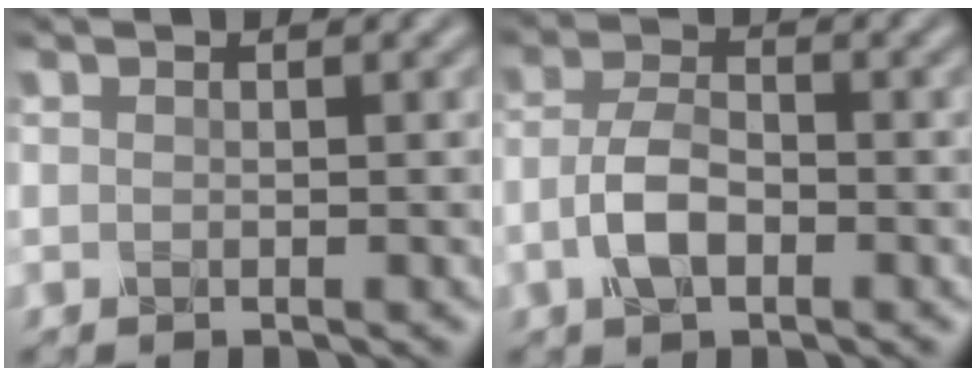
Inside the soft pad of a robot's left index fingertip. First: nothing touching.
{"total": 3.7, "force": [-1.2, 1.8, 3.0], "torque": [-0.062, 0.003, -0.030]}